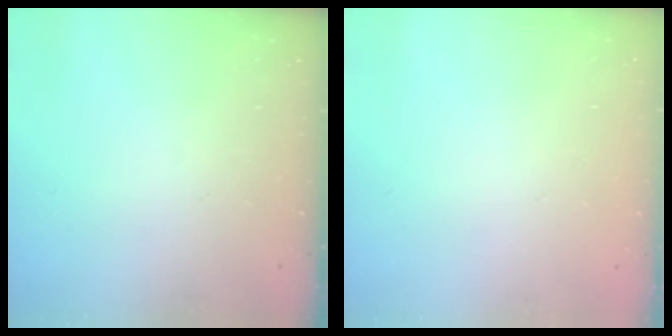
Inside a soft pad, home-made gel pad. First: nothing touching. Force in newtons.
{"total": 1.9, "press": 1.9, "slide": 0.2}